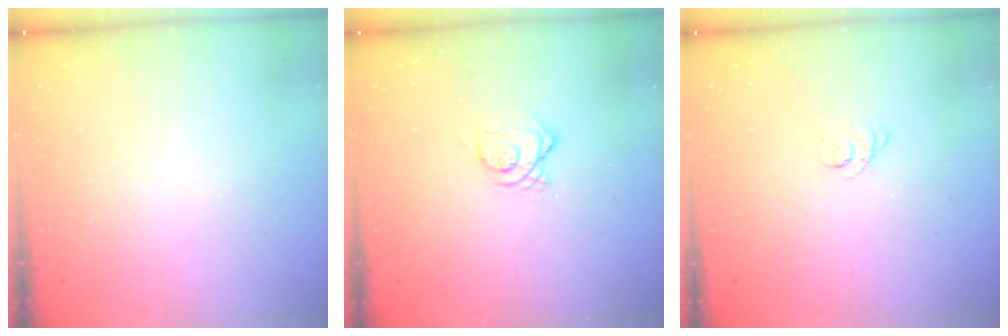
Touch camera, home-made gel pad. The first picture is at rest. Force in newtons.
{"total": 6.5, "press": 6.5, "slide": 0.6}
{"total": 2.3, "press": 2.2, "slide": 0.2}